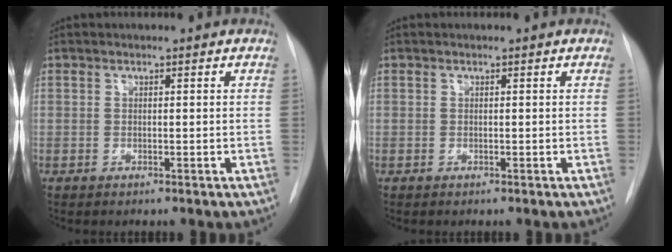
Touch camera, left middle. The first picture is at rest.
{"total": 0.0}